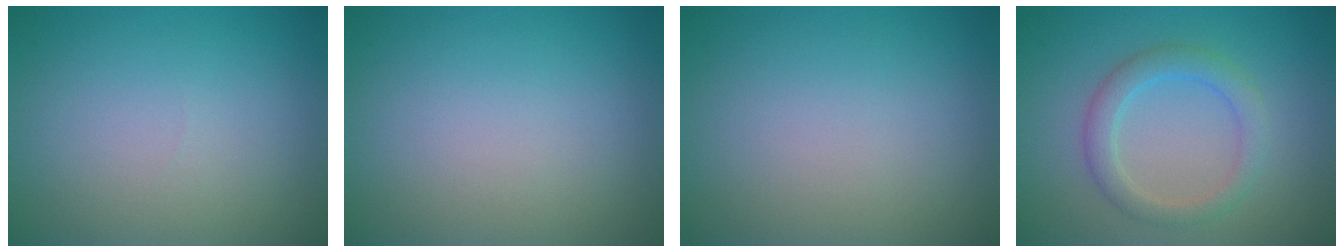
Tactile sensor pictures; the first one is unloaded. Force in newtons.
{"total": 0.0}
{"total": 0.0}
{"total": 1.9, "press": 1.9, "slide": 0.2}